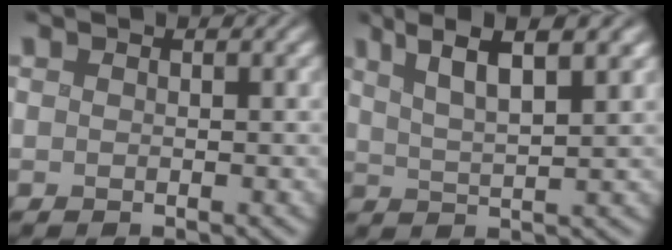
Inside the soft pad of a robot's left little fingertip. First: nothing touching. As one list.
[{"total": 5.8, "force": [3.5, 1.0, 4.5], "torque": [-0.071, 0.011, 0.060]}]